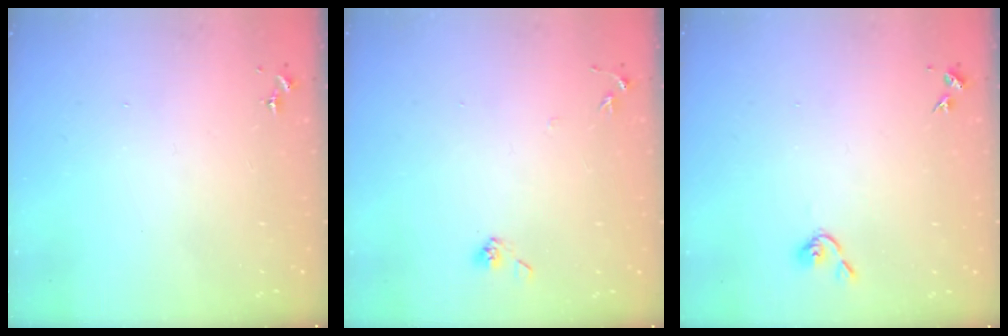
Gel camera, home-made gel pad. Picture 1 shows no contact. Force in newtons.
{"total": 5.6, "press": 5.5, "slide": 1.1}
{"total": 3.4, "press": 3.4, "slide": 0.6}